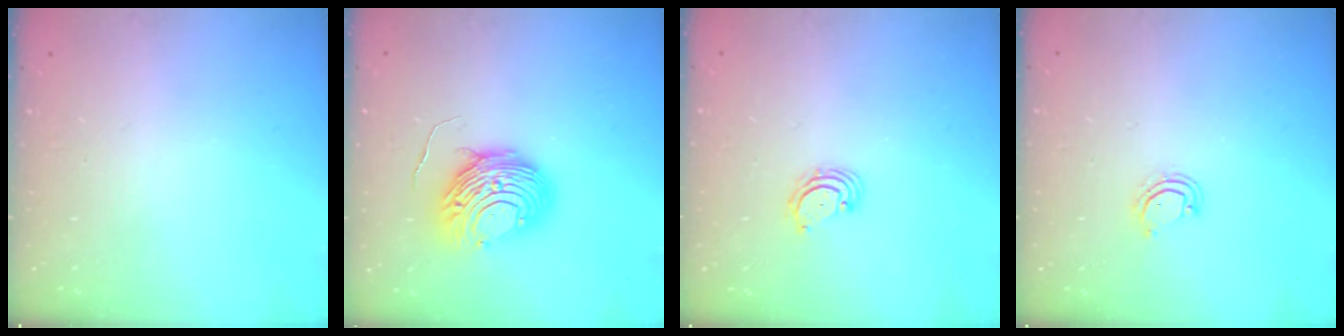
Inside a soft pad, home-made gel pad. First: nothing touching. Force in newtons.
{"total": 11.6, "press": 11.5, "slide": 1.2}
{"total": 3.1, "press": 3.1, "slide": 0.3}
{"total": 3.5, "press": 3.4, "slide": 0.3}